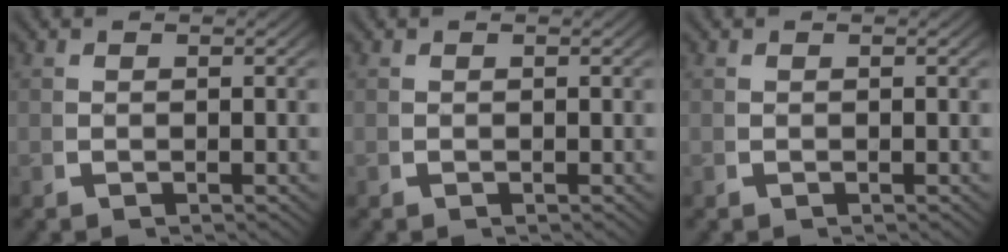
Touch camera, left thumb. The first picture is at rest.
{"total": 0.0}
{"total": 0.0}